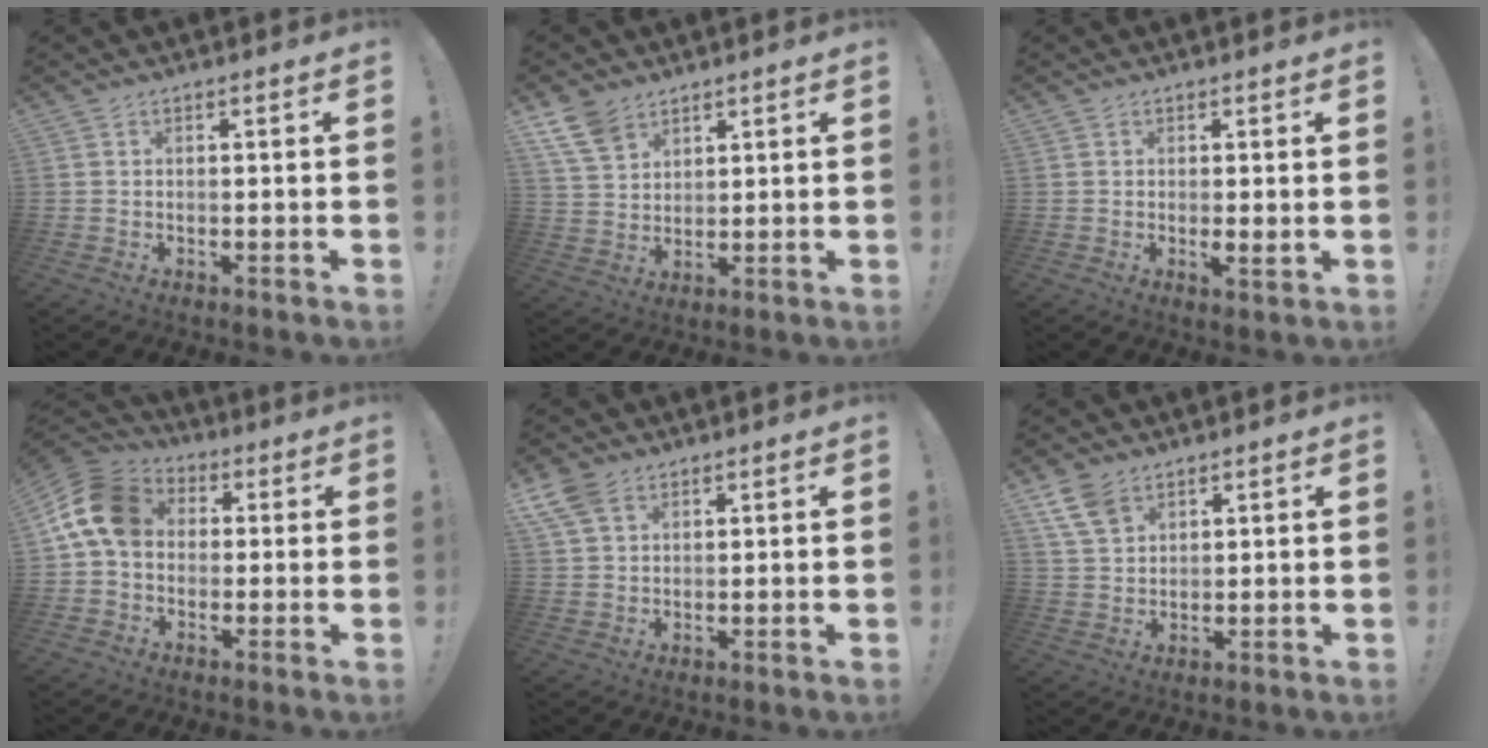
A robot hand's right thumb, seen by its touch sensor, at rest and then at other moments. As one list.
[{"total": 9.1, "force": [6.3, 5.4, 3.8], "torque": [-0.073, -0.027, 0.125]}, {"total": 2.2, "force": [0.7, 0.4, 2.1], "torque": [-0.026, -0.011, 0.010]}, {"total": 14.8, "force": [2.3, 11.1, 9.5], "torque": [-0.172, 0.017, 0.051]}, {"total": 7.1, "force": [4.0, 4.5, 3.7], "torque": [-0.074, -0.012, 0.078]}, {"total": 7.7, "force": [4.8, 4.6, 3.9], "torque": [-0.074, -0.015, 0.097]}]